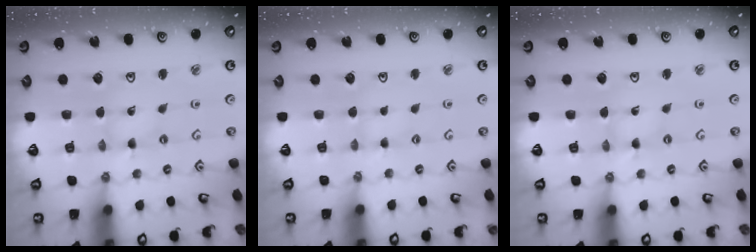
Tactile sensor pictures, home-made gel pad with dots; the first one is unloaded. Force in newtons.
{"total": 1.5, "press": 1.5, "slide": 0.3}
{"total": 0.7, "press": 0.6, "slide": 0.2}